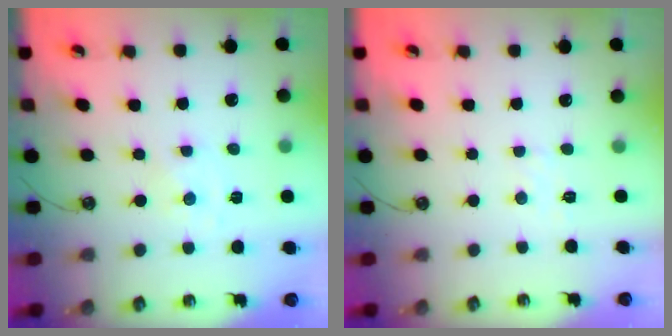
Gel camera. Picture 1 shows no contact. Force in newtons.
{"total": 4.4, "press": 4.3, "slide": 0.6}